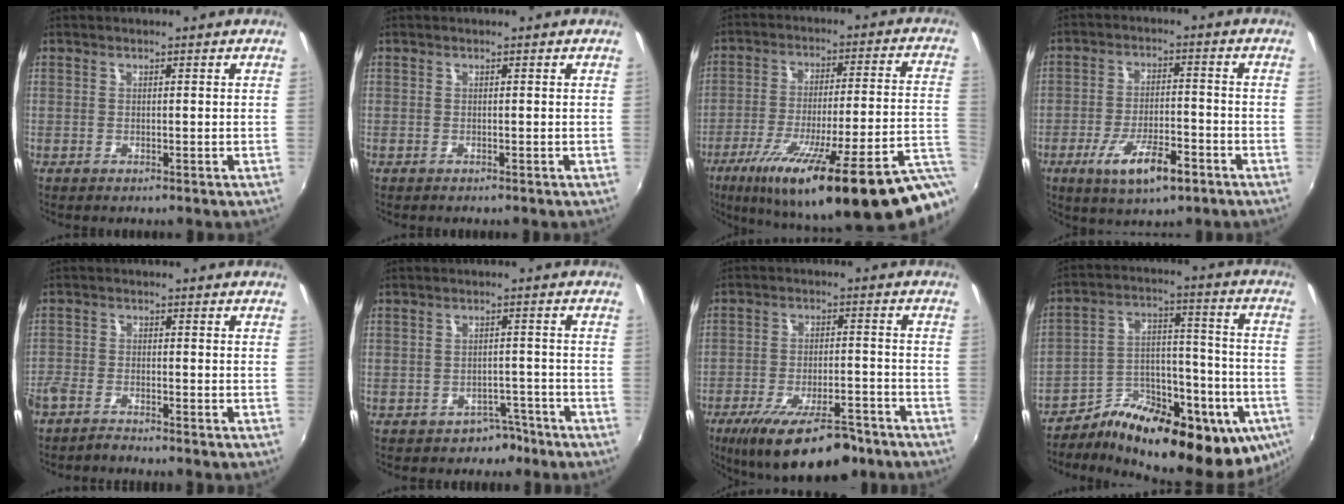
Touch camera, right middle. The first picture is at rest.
{"total": 0.0}
{"total": 29.1, "force": [-18.0, 2.9, 22.7], "torque": [-0.327, -0.067, -0.259]}
{"total": 10.2, "force": [-5.6, 3.3, 7.9], "torque": [-0.159, -0.015, -0.091]}
{"total": 4.2, "force": [-3.9, 0.9, 1.4], "torque": [-0.046, -0.012, -0.082]}
{"total": 3.6, "force": [-2.7, 2.4, 0.4], "torque": [-0.006, 0.015, -0.031]}
{"total": 16.4, "force": [-11.4, 5.5, 10.4], "torque": [-0.192, -0.029, -0.172]}
{"total": 25.1, "force": [-14.0, 11.3, 17.5], "torque": [-0.249, 0.007, -0.205]}